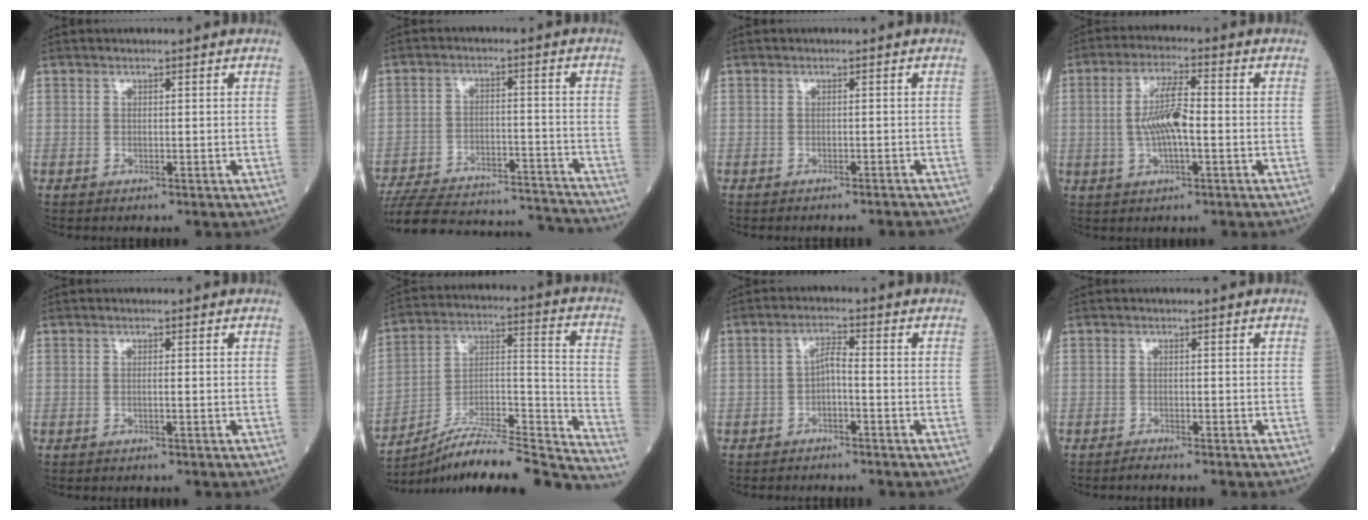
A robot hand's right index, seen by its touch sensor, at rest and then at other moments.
{"total": 24.5, "force": [-23.2, 3.5, 7.1], "torque": [-0.121, -0.013, -0.320]}
{"total": 3.0, "force": [-2.9, 0.2, 0.7], "torque": [-0.007, -0.007, -0.035]}
{"total": 7.2, "force": [-0.5, 1.5, 7.1], "torque": [-0.142, 0.007, -0.011]}
{"total": 0.6, "force": [-0.1, -0.1, 0.6], "torque": [-0.012, 0.000, -0.003]}
{"total": 25.2, "force": [-23.0, 0.6, 10.1], "torque": [-0.118, 0.011, -0.356]}
{"total": 2.5, "force": [-1.1, 0.5, 2.2], "torque": [-0.038, 0.008, -0.020]}
{"total": 1.4, "force": [-1.2, -0.2, 0.6], "torque": [-0.010, 0.000, -0.018]}